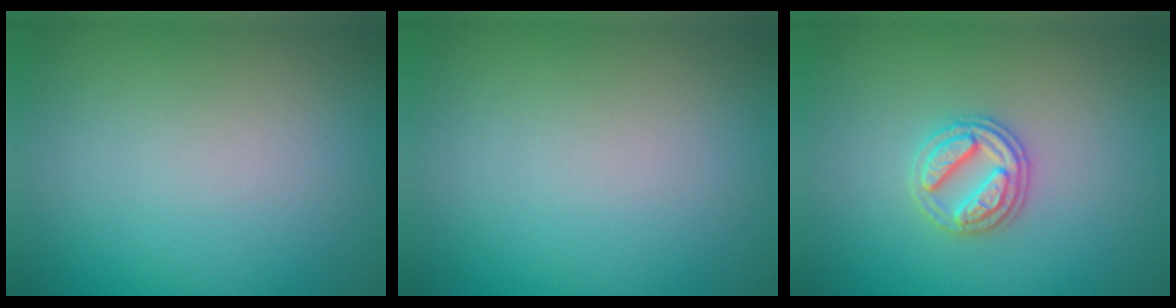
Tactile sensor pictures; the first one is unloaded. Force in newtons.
{"total": 0.0}
{"total": 2.9, "press": 2.8, "slide": 0.9}